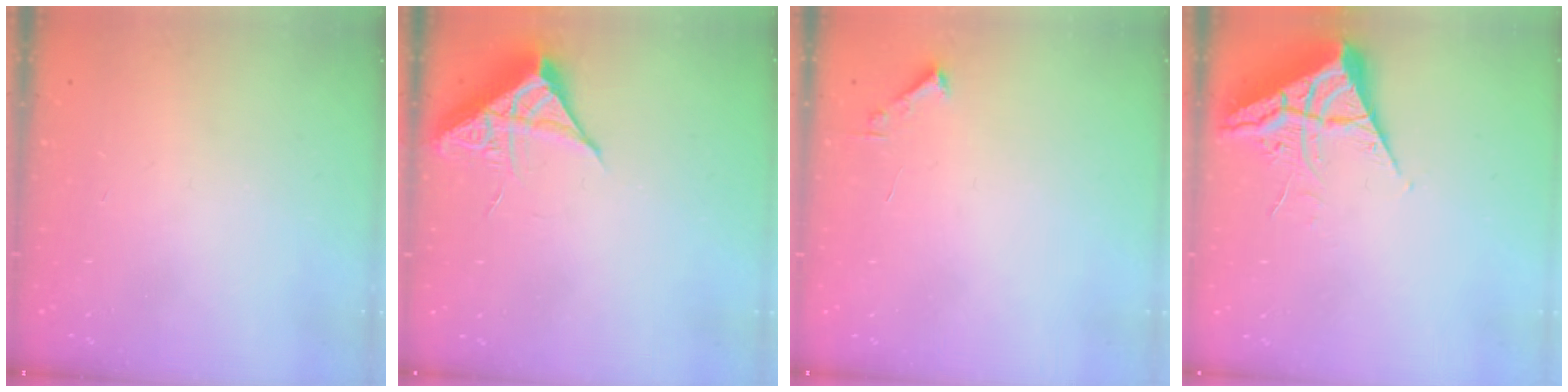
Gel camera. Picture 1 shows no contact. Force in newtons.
{"total": 6.4, "press": 6.4, "slide": 0.4}
{"total": 1.7, "press": 1.7, "slide": 0.2}
{"total": 6.5, "press": 6.4, "slide": 0.7}